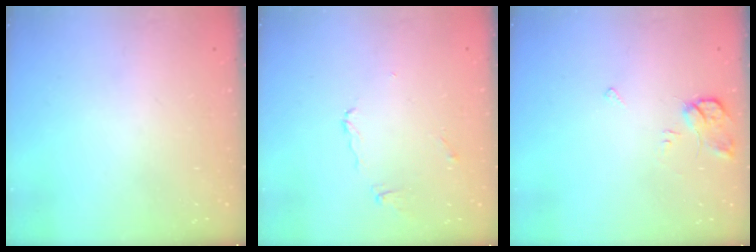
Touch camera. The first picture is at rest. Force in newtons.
{"total": 4.3, "press": 4.2, "slide": 0.6}
{"total": 5.5, "press": 5.5, "slide": 0.6}